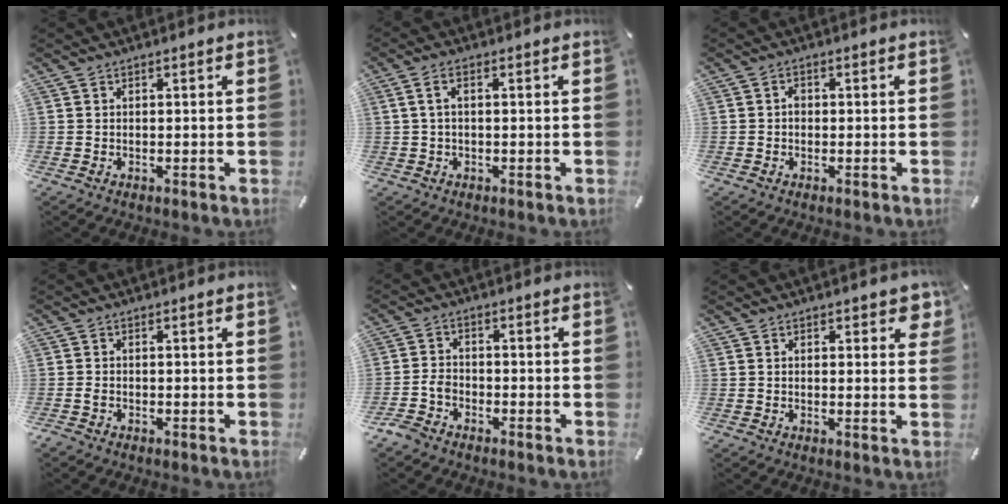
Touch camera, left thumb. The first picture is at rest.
{"total": 2.7, "force": [0.2, 1.1, 2.4], "torque": [-0.047, 0.005, 0.003]}
{"total": 1.4, "force": [-0.2, 1.2, 0.6], "torque": [-0.014, 0.006, -0.006]}
{"total": 1.0, "force": [-0.7, 0.6, 0.3], "torque": [-0.009, 0.001, -0.014]}
{"total": 4.1, "force": [-2.7, 2.8, 1.3], "torque": [-0.035, 0.012, -0.053]}
{"total": 2.6, "force": [1.4, 1.4, 1.7], "torque": [-0.016, -0.004, 0.019]}